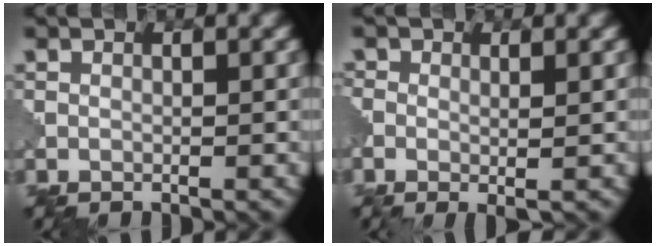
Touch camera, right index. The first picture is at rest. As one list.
[{"total": 1.5, "force": [-0.1, 0.6, 1.3], "torque": [-0.014, 0.004, -0.007]}]